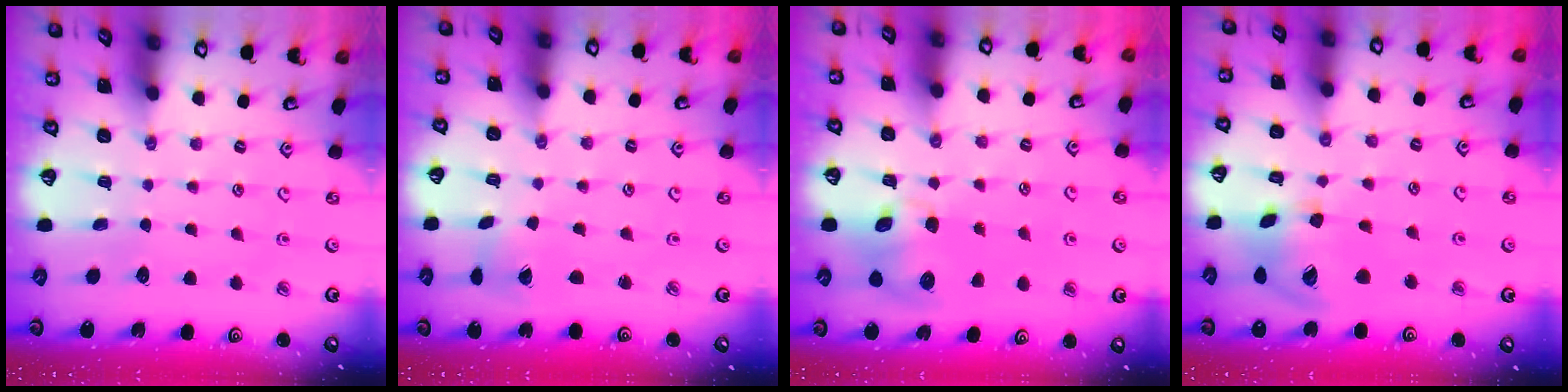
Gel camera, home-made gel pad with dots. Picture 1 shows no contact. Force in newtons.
{"total": 2.7, "press": 2.7, "slide": 0.4}
{"total": 8.7, "press": 8.6, "slide": 1.2}
{"total": 16.5, "press": 16.4, "slide": 2.4}